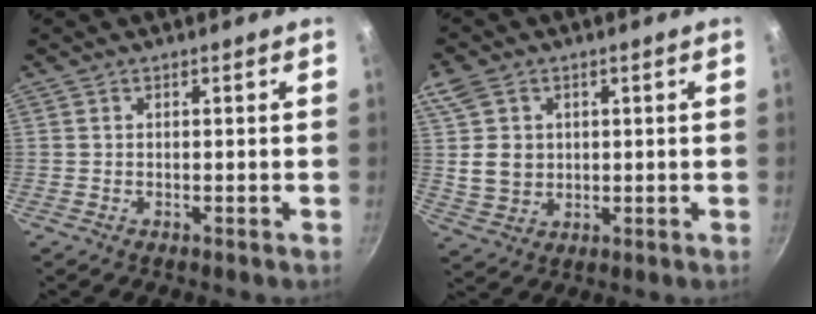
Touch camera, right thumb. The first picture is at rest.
{"total": 8.2, "force": [2.0, 6.7, 4.4], "torque": [-0.067, -0.012, 0.038]}